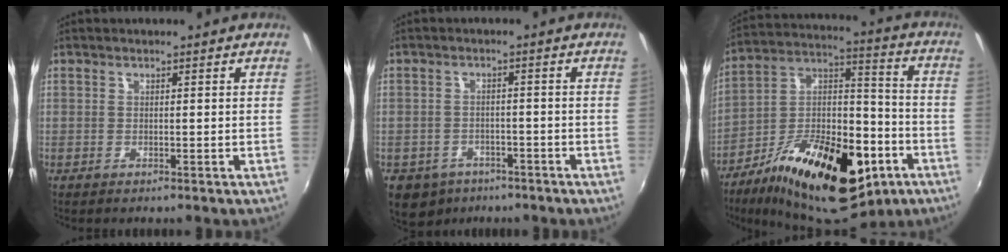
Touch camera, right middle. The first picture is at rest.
{"total": 9.5, "force": [-5.9, 6.6, 3.3], "torque": [-0.094, -0.004, -0.080]}
{"total": 28.2, "force": [-14.2, 13.3, 20.4], "torque": [-0.336, 0.010, -0.214]}